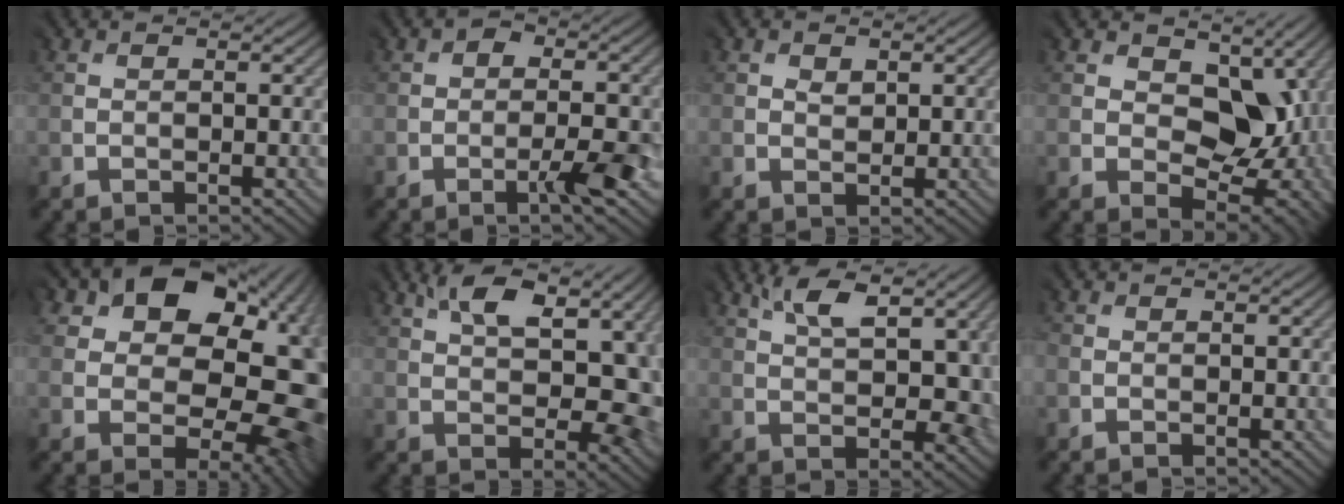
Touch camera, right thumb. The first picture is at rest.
{"total": 4.2, "force": [-1.6, 1.5, 3.5], "torque": [-0.051, 0.007, -0.030]}
{"total": 1.4, "force": [0.9, 1.0, 0.0], "torque": [-0.003, -0.001, 0.020]}
{"total": 10.8, "force": [1.3, 7.5, 7.6], "torque": [-0.135, -0.013, 0.025]}
{"total": 17.4, "force": [3.5, 12.3, 11.8], "torque": [-0.135, -0.005, 0.085]}
{"total": 12.0, "force": [4.0, 6.3, 9.4], "torque": [-0.126, 0.017, 0.063]}
{"total": 10.4, "force": [4.1, 4.8, 8.2], "torque": [-0.119, 0.021, 0.060]}
{"total": 0.6, "force": [-0.2, 0.4, 0.3], "torque": [-0.008, 0.000, -0.007]}